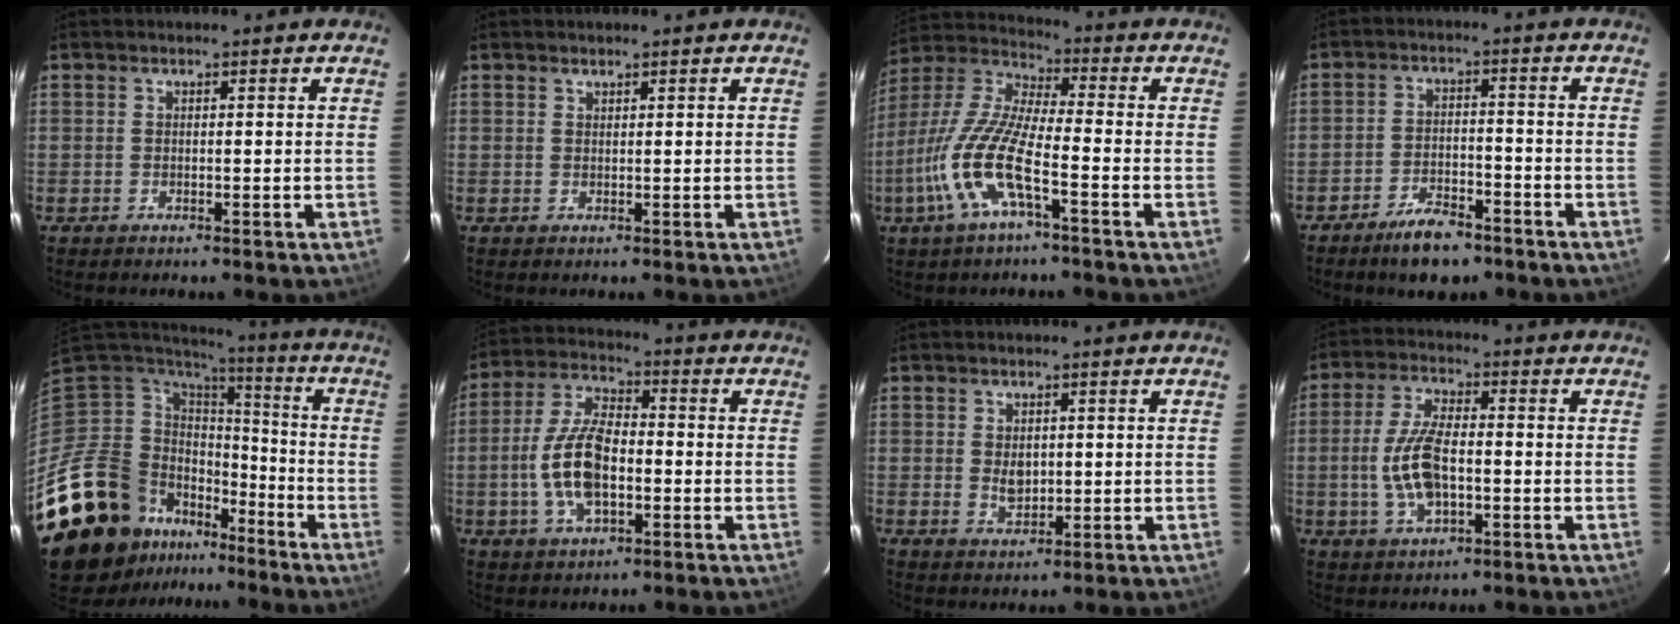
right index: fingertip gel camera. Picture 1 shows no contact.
{"total": 0.6, "force": [0.5, 0.2, 0.1], "torque": [-0.001, 0.002, 0.011]}
{"total": 13.5, "force": [-5.5, 2.4, 12.0], "torque": [-0.261, -0.008, -0.113]}
{"total": 7.8, "force": [-5.9, 3.1, 4.1], "torque": [-0.092, 0.007, -0.094]}
{"total": 19.4, "force": [-12.2, 12.3, 8.8], "torque": [-0.206, 0.001, -0.199]}
{"total": 11.8, "force": [-2.5, 5.6, 10.1], "torque": [-0.212, 0.005, -0.044]}
{"total": 3.5, "force": [0.2, 2.5, 2.5], "torque": [-0.042, -0.004, 0.008]}
{"total": 9.6, "force": [-1.7, 4.3, 8.4], "torque": [-0.176, 0.001, -0.029]}